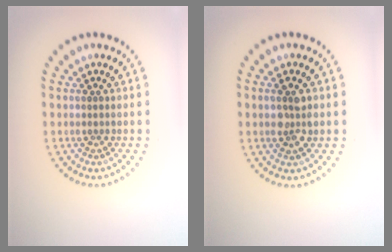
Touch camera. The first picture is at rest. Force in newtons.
{"total": 2.5, "press": 2.4, "slide": 0.6}